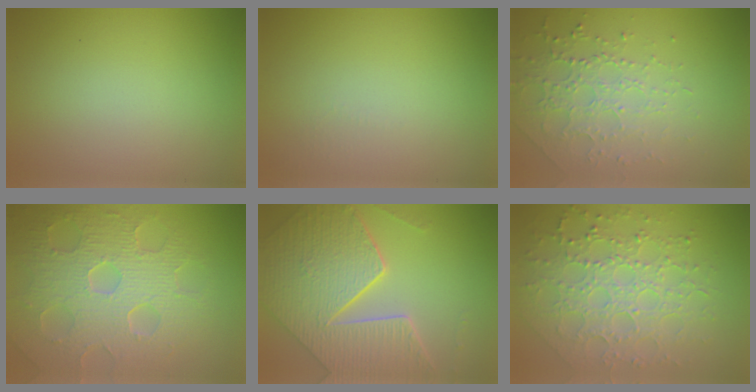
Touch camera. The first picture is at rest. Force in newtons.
{"total": 0.6, "press": 0.6, "slide": 0.3}
{"total": 2.6, "press": 2.4, "slide": 1.1}
{"total": 8.7, "press": 6.0, "slide": 6.2}
{"total": 9.2, "press": 6.6, "slide": 6.4}
{"total": 7.4, "press": 5.4, "slide": 5.1}